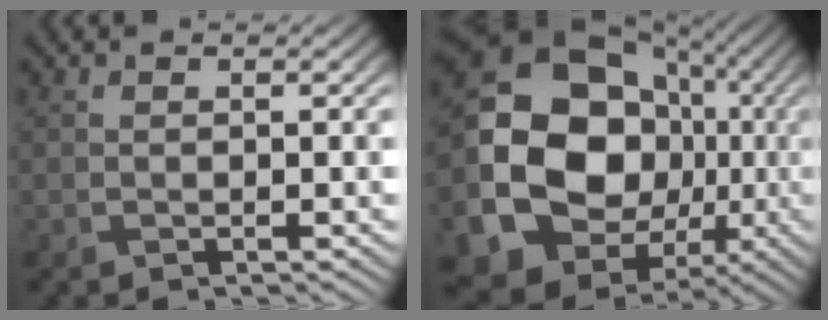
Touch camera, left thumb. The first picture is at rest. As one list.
[{"total": 20.0, "force": [-2.9, 16.5, 10.9], "torque": [-0.231, -0.036, -0.038]}]